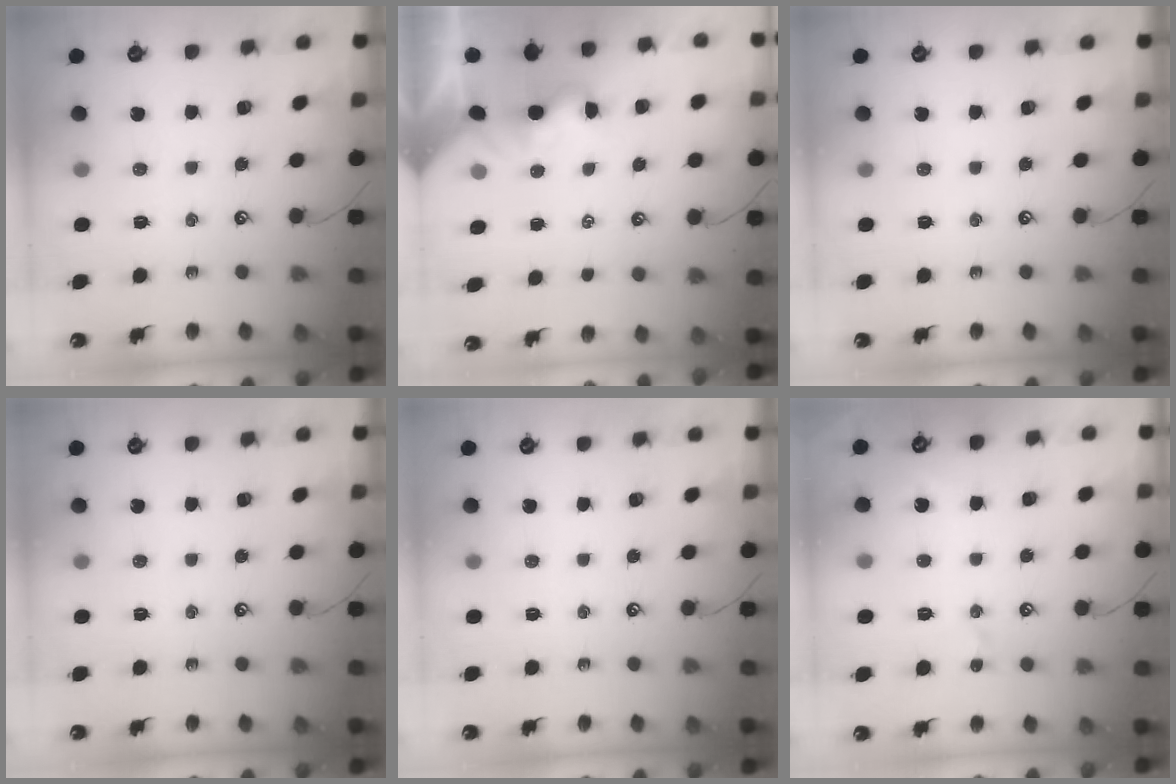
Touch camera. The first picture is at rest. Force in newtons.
{"total": 2.0, "press": 1.9, "slide": 0.5}
{"total": 0.0}
{"total": 0.0}
{"total": 0.0}
{"total": 2.6, "press": 2.6, "slide": 0.1}